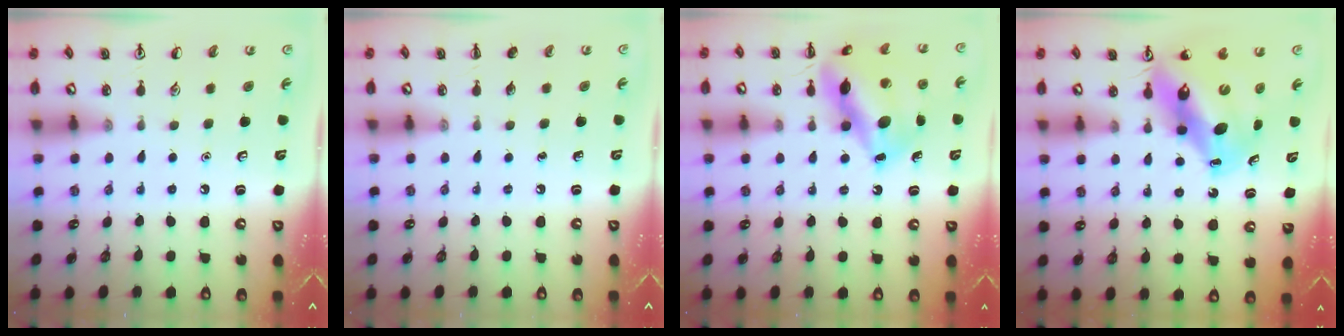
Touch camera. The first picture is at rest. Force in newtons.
{"total": 0.0}
{"total": 15.0, "press": 14.9, "slide": 1.3}
{"total": 13.6, "press": 13.0, "slide": 4.1}